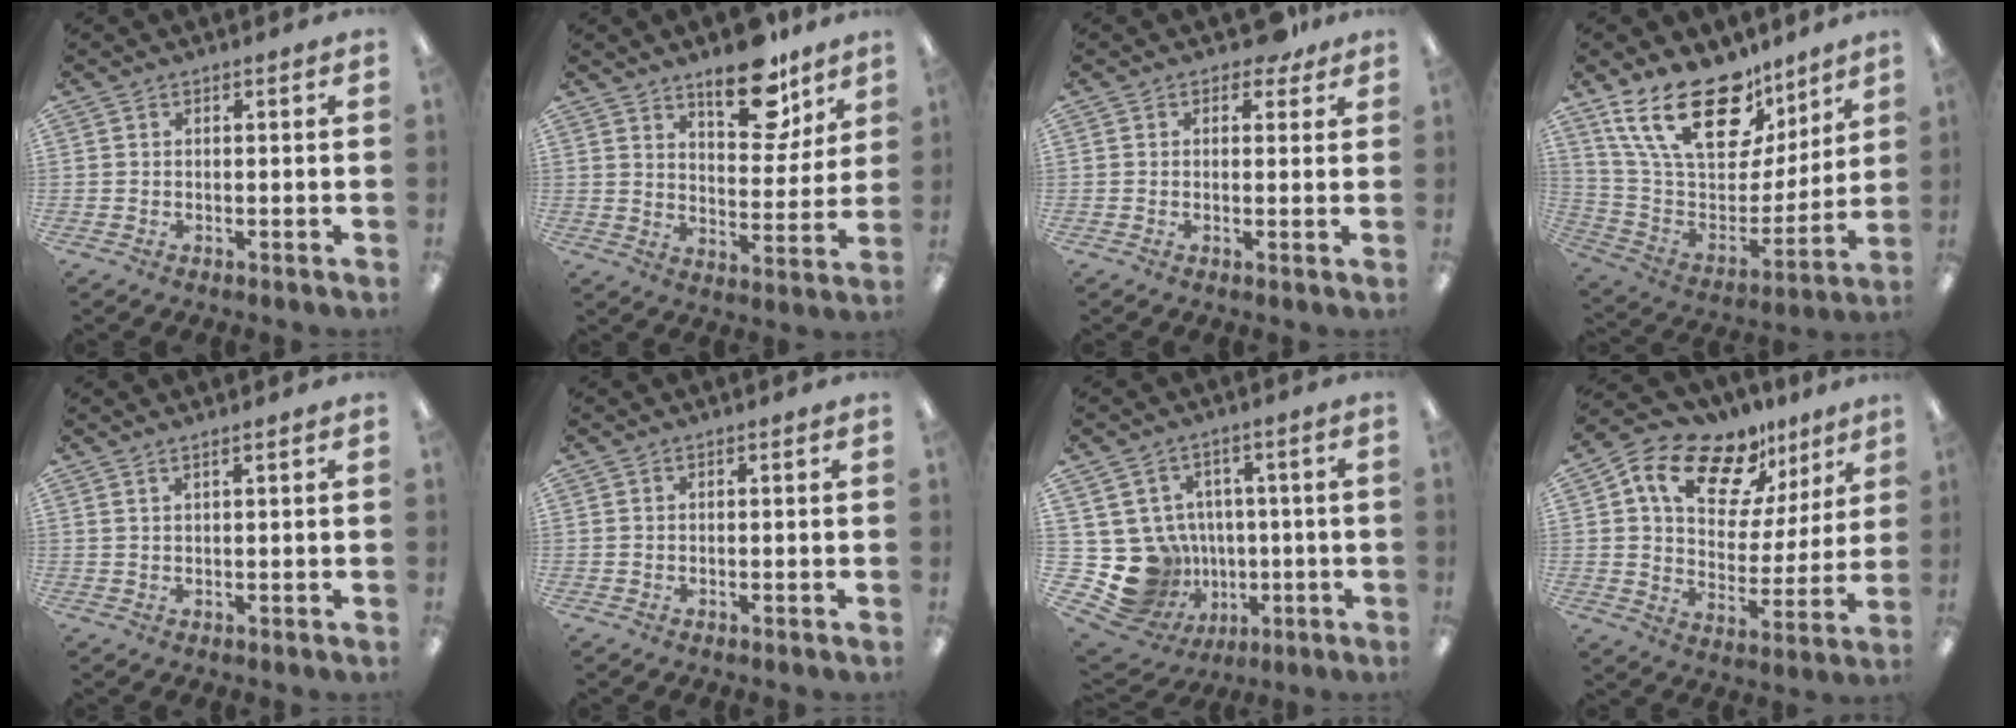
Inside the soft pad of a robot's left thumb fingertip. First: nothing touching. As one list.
[{"total": 17.7, "force": [12.0, 7.7, 10.6], "torque": [-0.139, -0.066, 0.198]}, {"total": 3.8, "force": [2.5, 2.3, 1.8], "torque": [-0.016, -0.005, 0.042]}, {"total": 24.8, "force": [15.7, 12.7, 14.5], "torque": [-0.259, -0.096, 0.288]}, {"total": 1.3, "force": [1.1, -0.1, 0.7], "torque": [-0.016, -0.002, 0.020]}, {"total": 0.0}, {"total": 14.4, "force": [-1.9, 13.4, 4.7], "torque": [-0.121, -0.010, -0.002]}, {"total": 15.6, "force": [10.7, 8.6, 7.4], "torque": [-0.130, -0.068, 0.190]}]